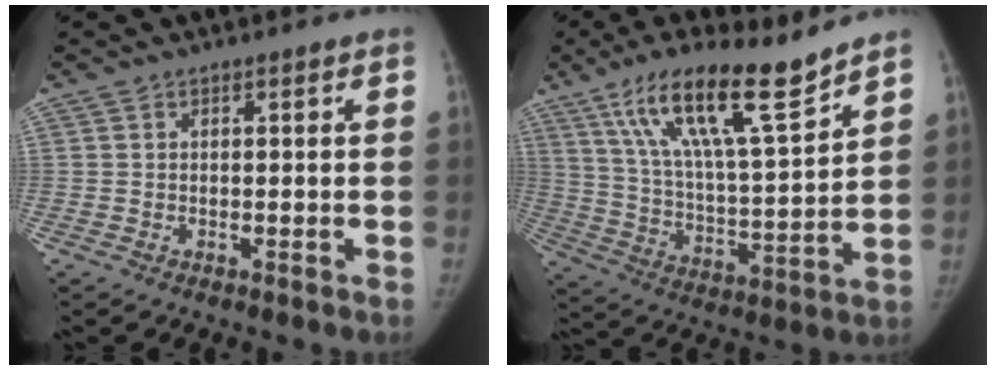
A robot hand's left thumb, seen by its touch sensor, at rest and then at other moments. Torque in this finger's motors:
{"motor_torque": [0.97, -0.37, 1.57, -1.18, 0.43]}